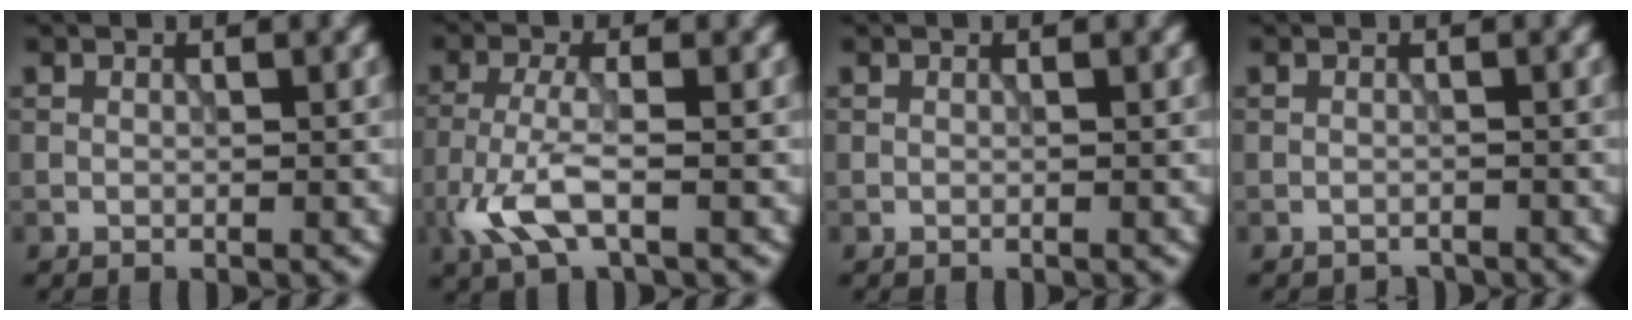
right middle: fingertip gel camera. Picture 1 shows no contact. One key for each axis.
{"total": 4.1, "fx": -1.9, "fy": 1.1, "fz": 3.5, "tx": -0.084, "ty": -0.003, "tz": -0.046}
{"total": 0.0}
{"total": 0.6, "fx": -0.6, "fy": 0.1, "fz": -0.2, "tx": 0.003, "ty": -0.005, "tz": -0.013}